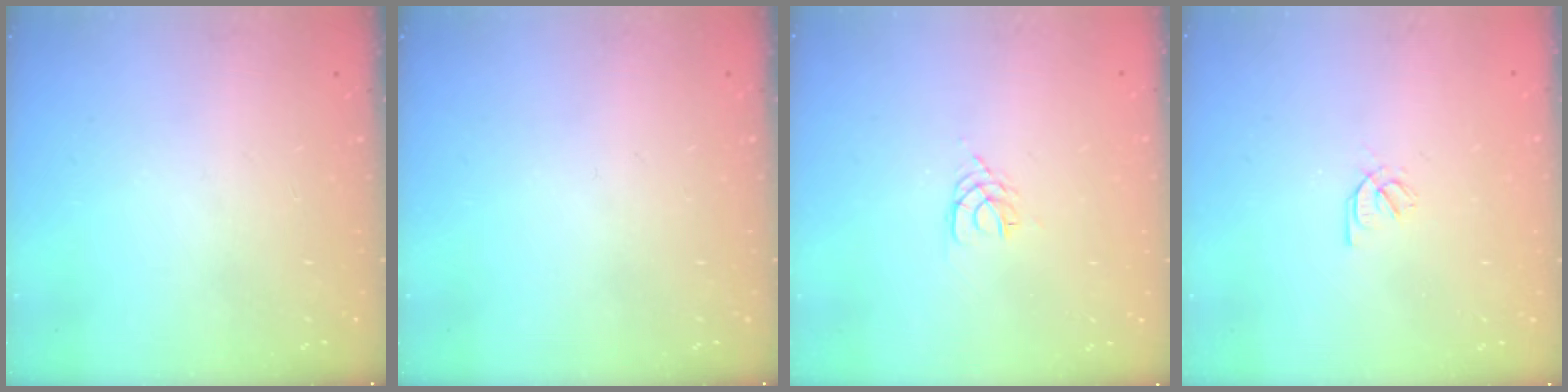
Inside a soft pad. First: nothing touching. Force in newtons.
{"total": 0.0}
{"total": 2.4, "press": 2.3, "slide": 0.4}
{"total": 2.2, "press": 2.1, "slide": 0.6}